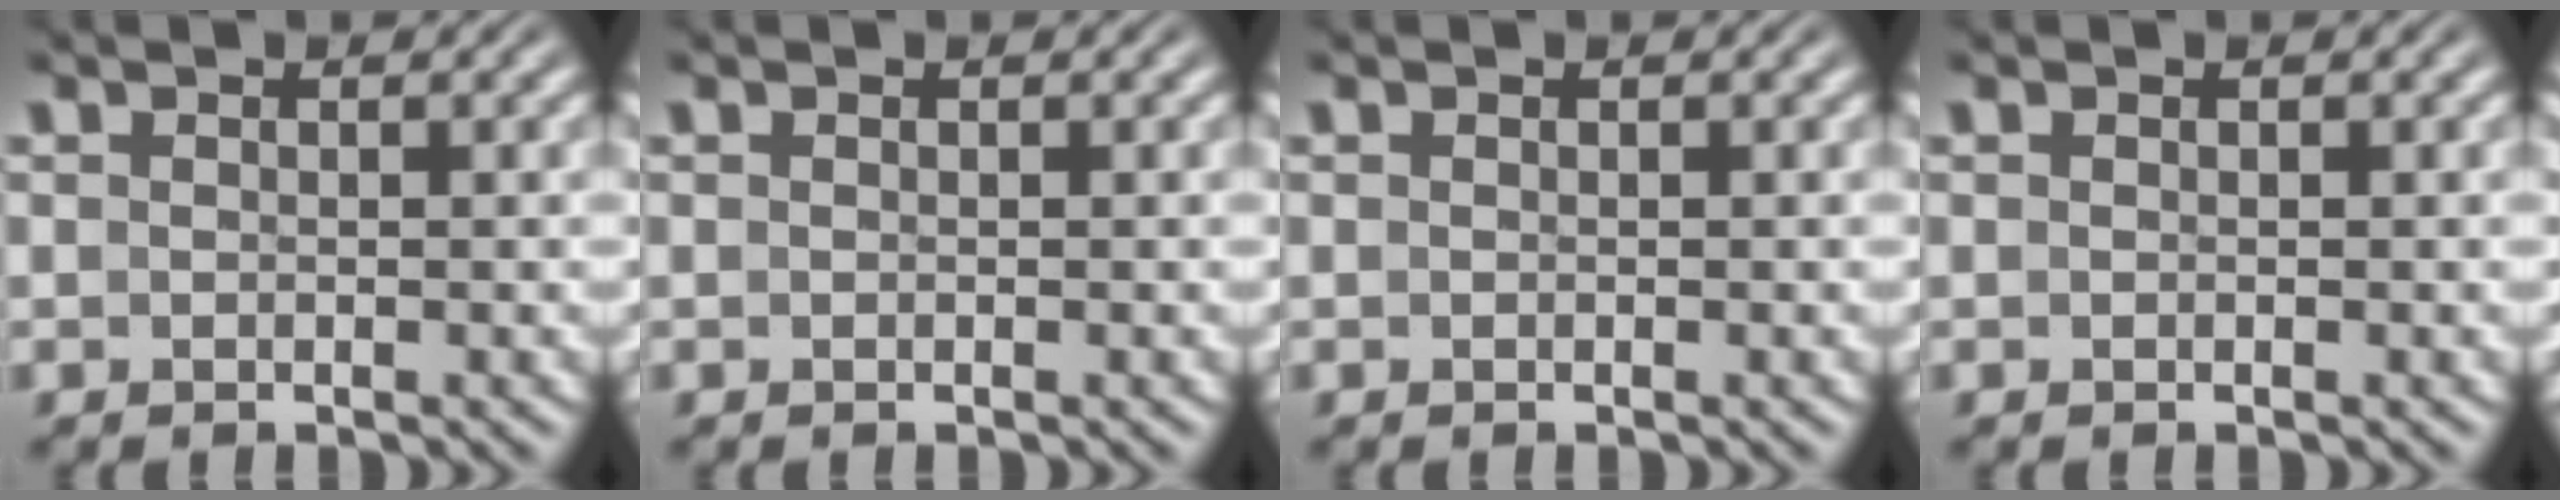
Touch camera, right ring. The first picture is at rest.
{"total": 0.0}
{"total": 0.0}
{"total": 0.0}